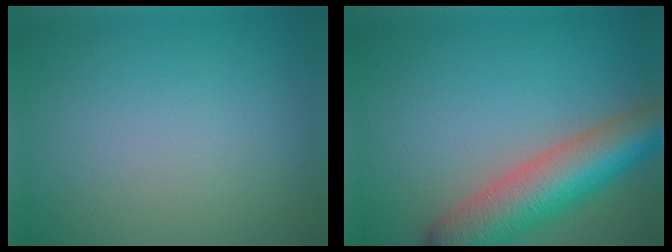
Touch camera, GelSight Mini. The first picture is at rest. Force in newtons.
{"total": 9.1, "press": 9.1, "slide": 0.6}